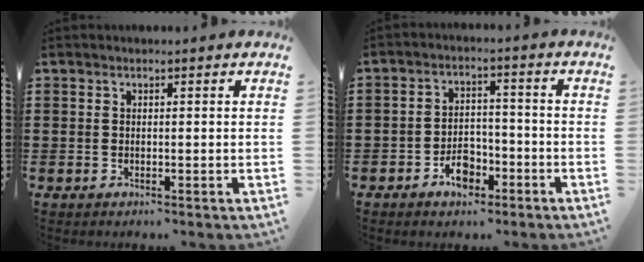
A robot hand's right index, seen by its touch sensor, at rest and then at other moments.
{"total": 4.7, "force": [-2.9, 2.7, 2.5], "torque": [-0.032, 0.008, -0.054]}